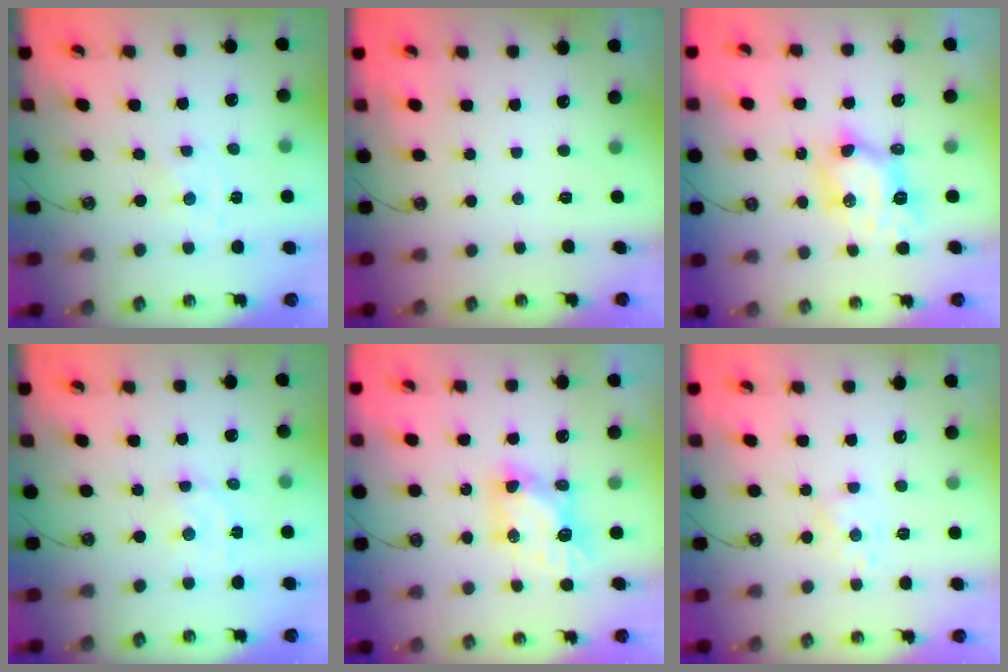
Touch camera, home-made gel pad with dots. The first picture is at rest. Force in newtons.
{"total": 0.0}
{"total": 7.2, "press": 7.2, "slide": 0.6}
{"total": 3.6, "press": 3.6, "slide": 0.5}
{"total": 6.5, "press": 6.5, "slide": 0.4}
{"total": 6.6, "press": 6.5, "slide": 1.3}